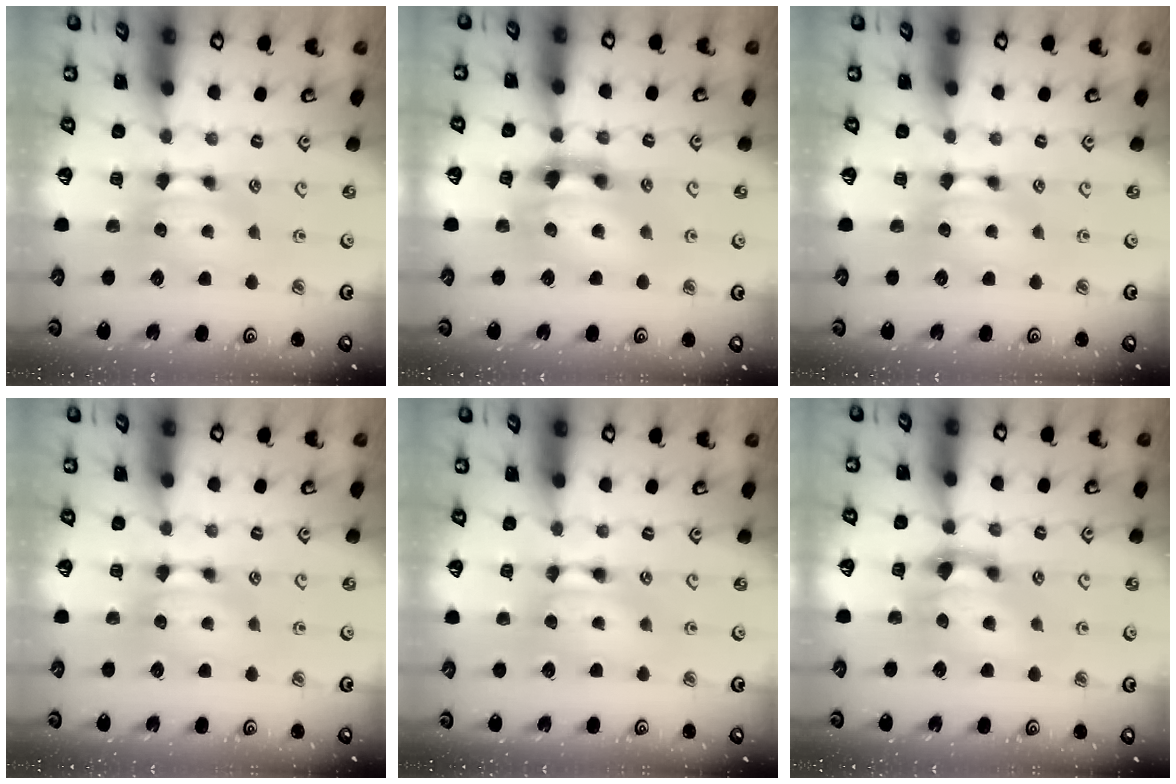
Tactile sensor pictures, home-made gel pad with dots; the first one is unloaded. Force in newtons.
{"total": 5.2, "press": 4.7, "slide": 2.2}
{"total": 0.0}
{"total": 0.0}
{"total": 1.7, "press": 1.7, "slide": 0.1}
{"total": 3.0, "press": 2.4, "slide": 1.8}